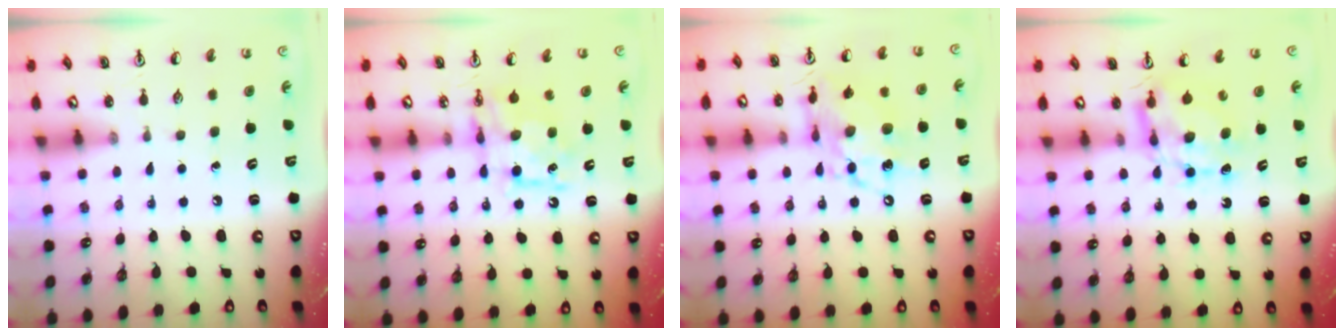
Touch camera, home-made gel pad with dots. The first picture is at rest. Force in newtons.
{"total": 8.7, "press": 8.7, "slide": 0.3}
{"total": 12.7, "press": 12.7, "slide": 1.0}
{"total": 8.4, "press": 8.4, "slide": 0.6}